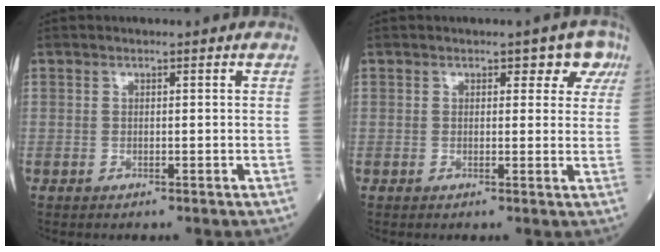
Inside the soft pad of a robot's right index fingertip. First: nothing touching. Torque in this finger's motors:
{"motor_torque": [0.26, 0.20, 0.01, 0.03]}